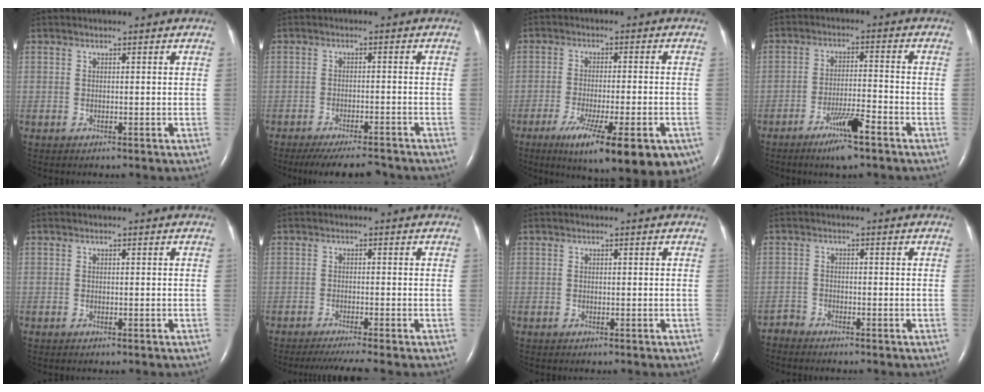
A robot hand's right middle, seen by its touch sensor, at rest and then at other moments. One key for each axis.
{"total": 10.3, "fx": -9.4, "fy": 1.5, "fz": 4.1, "tx": -0.062, "ty": -0.011, "tz": -0.127}
{"total": 18.4, "fx": -11.1, "fy": 3.8, "fz": 14.2, "tx": -0.158, "ty": -0.030, "tz": -0.160}
{"total": 6.8, "fx": -4.4, "fy": 0.2, "fz": 5.2, "tx": -0.103, "ty": -0.012, "tz": -0.078}
{"total": 0.0}
{"total": 5.5, "fx": -4.5, "fy": -1.1, "fz": 2.9, "tx": -0.042, "ty": -0.018, "tz": -0.071}
{"total": 0.0}
{"total": 1.6, "fx": -1.5, "fy": -0.1, "fz": -0.6, "tx": 0.019, "ty": -0.008, "tz": -0.031}